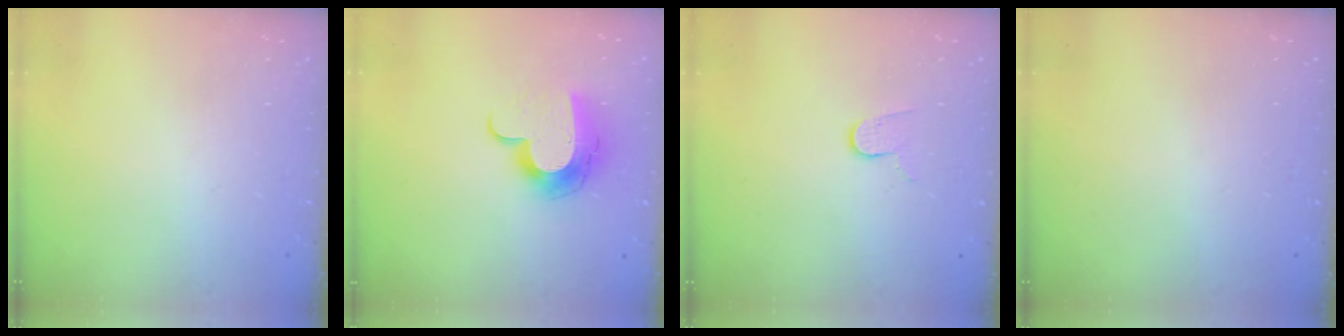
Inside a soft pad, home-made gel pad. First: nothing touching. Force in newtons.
{"total": 12.2, "press": 12.2, "slide": 0.3}
{"total": 6.0, "press": 6.0, "slide": 0.2}
{"total": 0.8, "press": 0.8, "slide": 0.1}